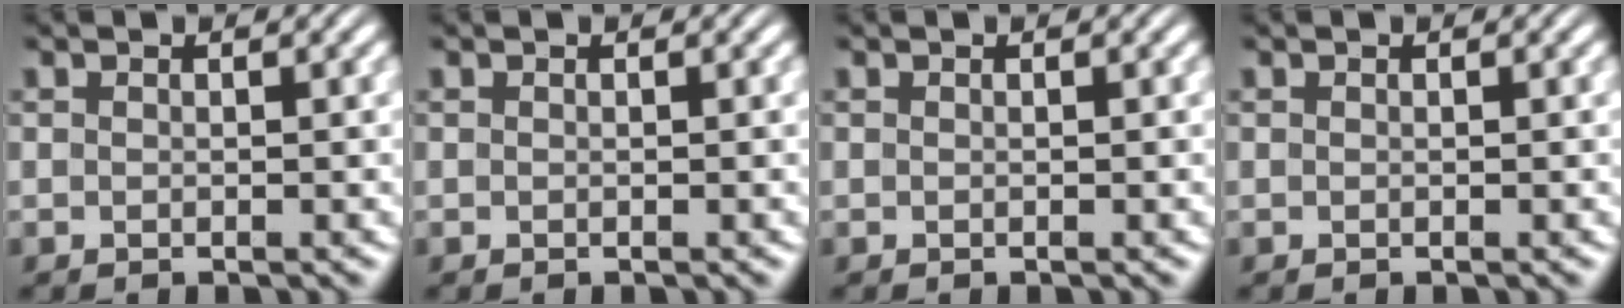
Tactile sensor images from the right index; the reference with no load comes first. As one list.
[{"total": 0.0}, {"total": 0.0}, {"total": 0.0}]